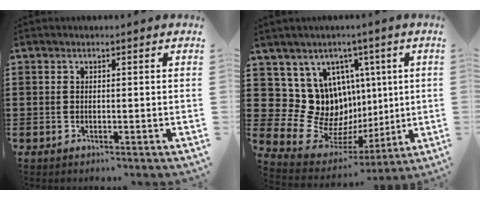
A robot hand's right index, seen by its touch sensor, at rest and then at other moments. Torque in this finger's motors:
{"motor_torque": [0.11, 0.10, 0.04, -0.01]}